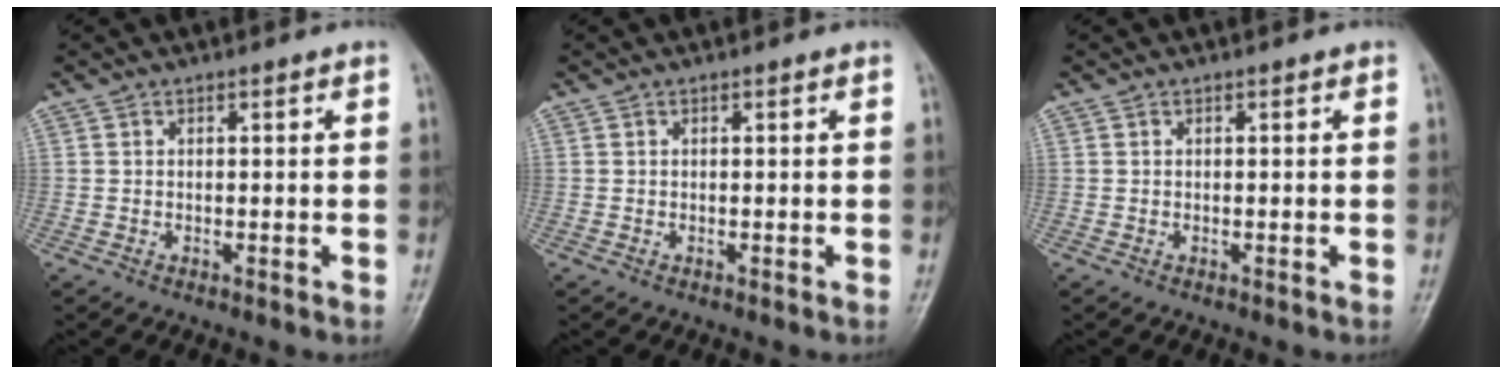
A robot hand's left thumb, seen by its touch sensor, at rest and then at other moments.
{"total": 0.0}
{"total": 0.0}